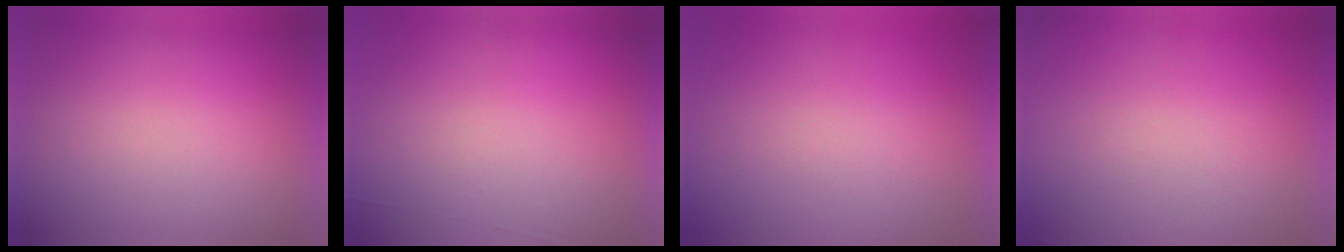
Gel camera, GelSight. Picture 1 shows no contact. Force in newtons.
{"total": 5.9}
{"total": 8.6}
{"total": 7.3}